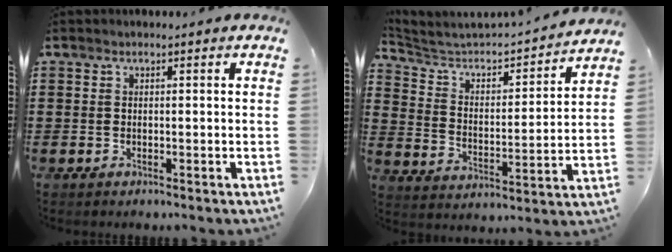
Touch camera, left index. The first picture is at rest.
{"total": 4.0, "force": [3.7, 1.1, 1.2], "torque": [-0.051, -0.035, 0.052]}